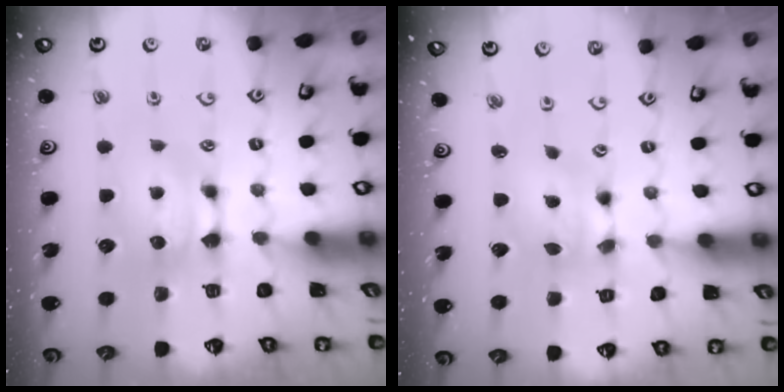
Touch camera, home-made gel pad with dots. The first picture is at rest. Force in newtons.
{"total": 4.1, "press": 3.6, "slide": 1.8}